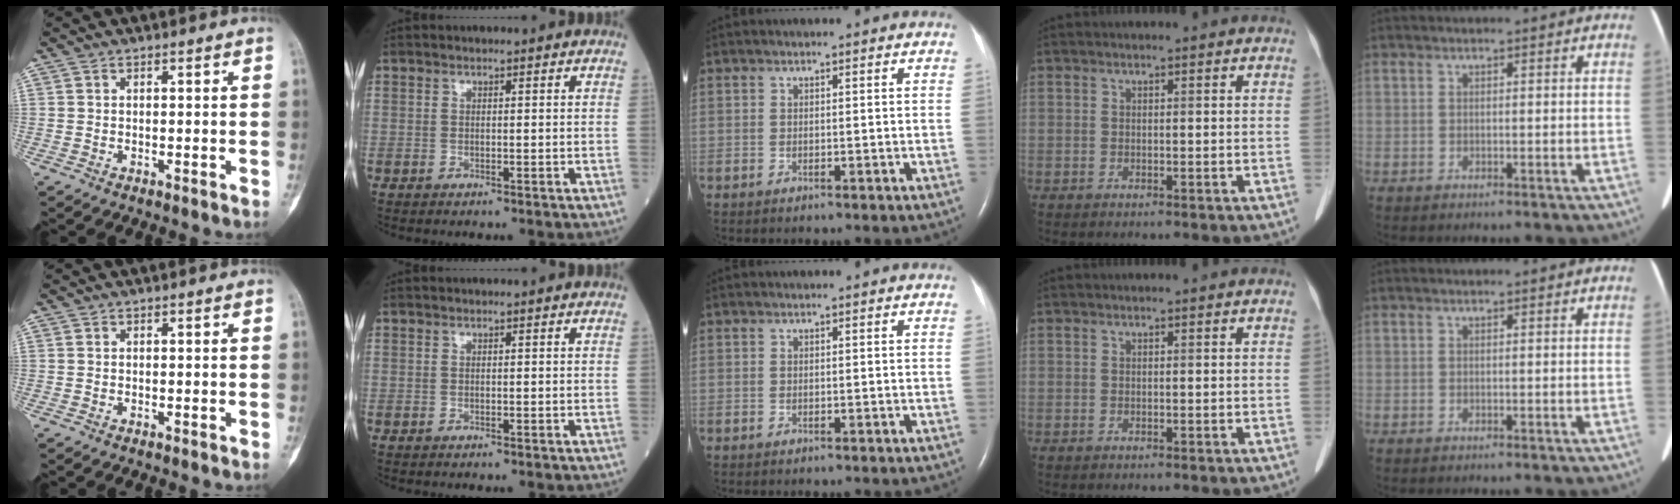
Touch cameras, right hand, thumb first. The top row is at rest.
{}